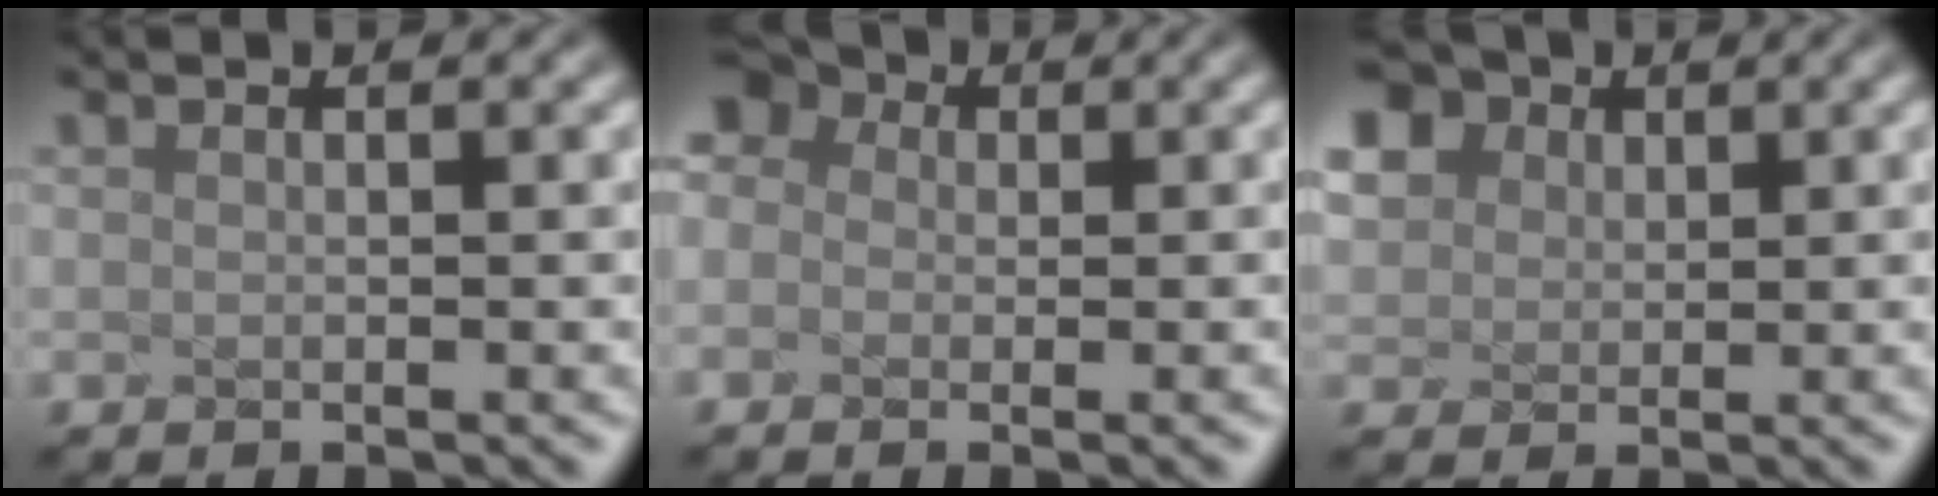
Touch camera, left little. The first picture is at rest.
{"total": 3.3, "force": [0.2, 3.0, 1.5], "torque": [-0.045, 0.020, 0.007]}
{"total": 5.3, "force": [2.8, 4.1, 1.9], "torque": [-0.107, 0.021, 0.085]}